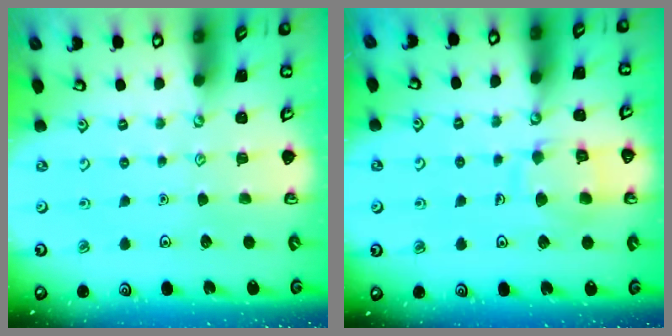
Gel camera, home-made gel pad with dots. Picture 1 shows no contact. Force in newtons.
{"total": 10.3, "press": 10.2, "slide": 0.7}